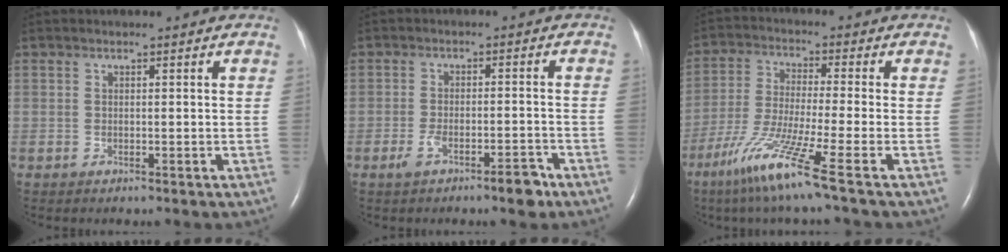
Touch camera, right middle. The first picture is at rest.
{"total": 5.1, "force": [-3.3, 1.1, 3.8], "torque": [-0.068, 0.001, -0.053]}
{"total": 10.9, "force": [-6.5, -1.5, 8.7], "torque": [-0.175, -0.042, -0.128]}